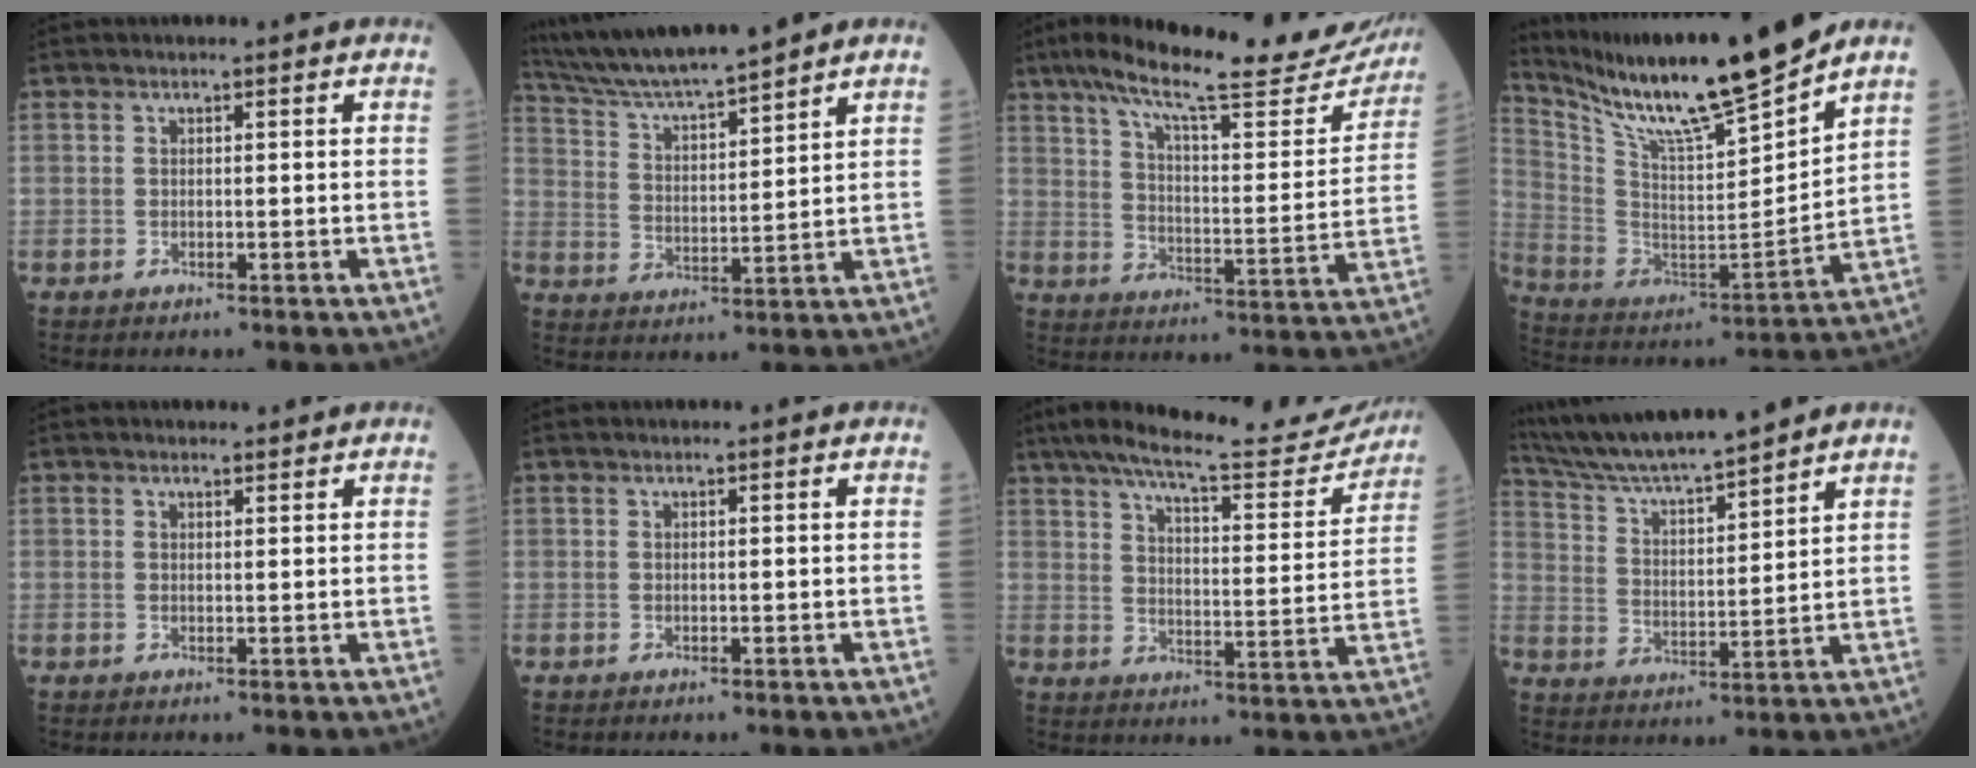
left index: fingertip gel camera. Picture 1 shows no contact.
{"total": 12.9, "force": [11.7, -0.4, 5.4], "torque": [-0.105, 0.016, 0.212]}
{"total": 25.4, "force": [21.7, 3.7, 12.7], "torque": [-0.203, -0.019, 0.292]}
{"total": 20.3, "force": [17.0, 0.0, 11.2], "torque": [-0.209, -0.013, 0.301]}
{"total": 0.9, "force": [0.9, 0.3, 0.0], "torque": [-0.006, -0.002, 0.012]}
{"total": 0.0}
{"total": 19.2, "force": [17.4, 2.6, 7.6], "torque": [-0.119, -0.014, 0.234]}
{"total": 14.6, "force": [13.2, 0.2, 6.2], "torque": [-0.118, 0.014, 0.233]}